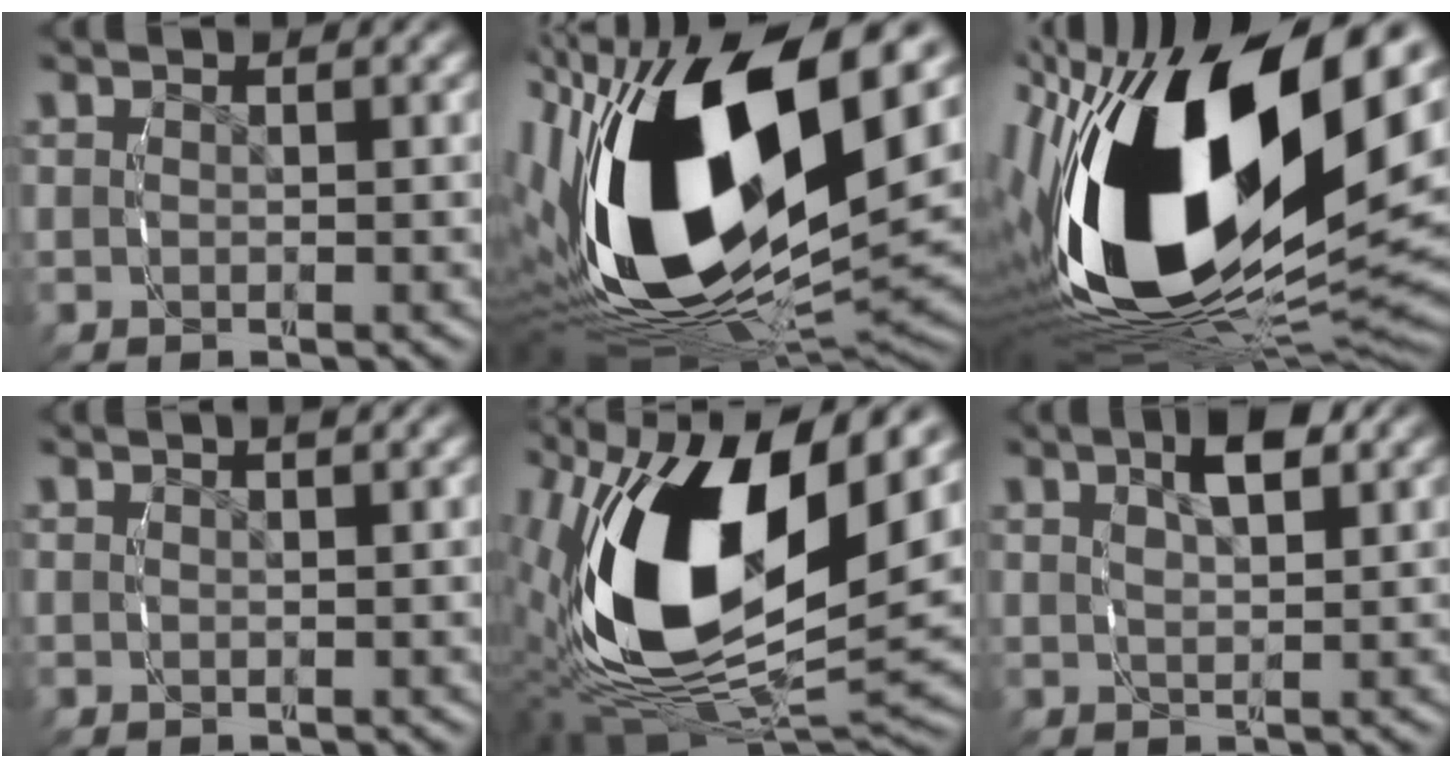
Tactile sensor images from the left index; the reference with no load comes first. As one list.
[{"total": 22.3, "force": [0.0, 12.3, 18.6], "torque": [-0.371, -0.026, 0.013]}, {"total": 25.3, "force": [0.2, 13.6, 21.3], "torque": [-0.401, -0.015, 0.012]}, {"total": 0.9, "force": [0.8, 0.0, 0.5], "torque": [-0.001, 0.004, 0.011]}, {"total": 17.9, "force": [0.9, 10.3, 14.6], "torque": [-0.308, -0.030, 0.024]}, {"total": 3.5, "force": [1.7, 1.3, 2.8], "torque": [-0.041, 0.010, 0.026]}]